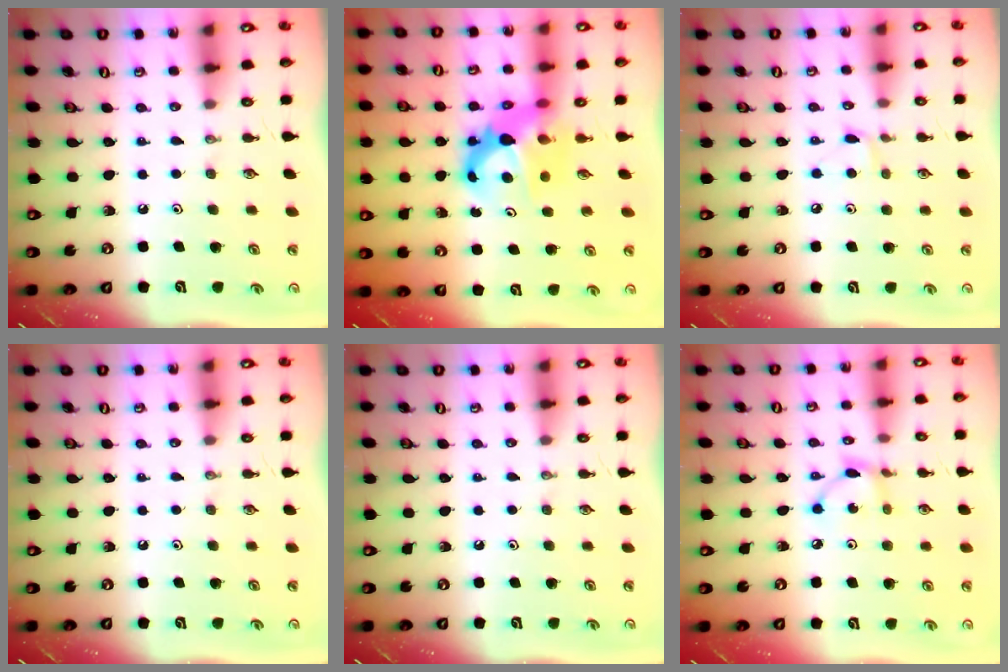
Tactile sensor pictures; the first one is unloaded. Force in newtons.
{"total": 7.6, "press": 7.6, "slide": 0.6}
{"total": 5.8, "press": 5.8, "slide": 0.6}
{"total": 0.0}
{"total": 0.0}
{"total": 4.0, "press": 4.0, "slide": 0.2}